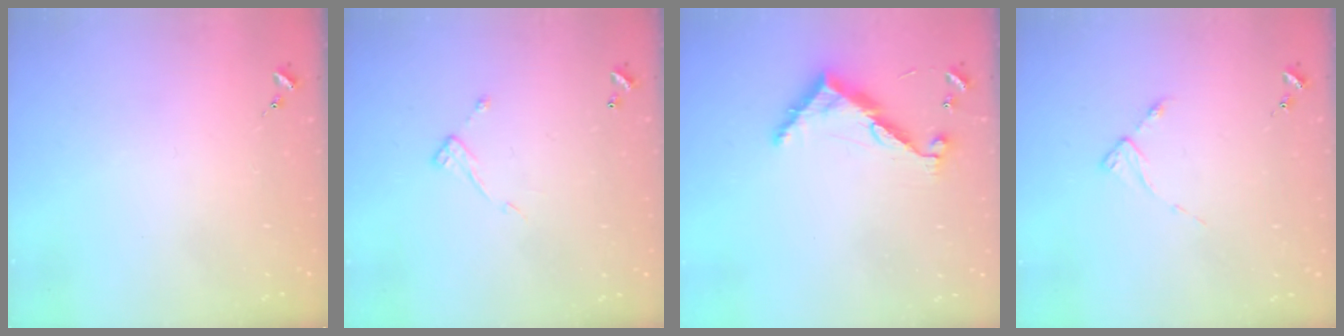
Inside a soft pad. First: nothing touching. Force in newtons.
{"total": 7.5, "press": 7.4, "slide": 0.4}
{"total": 9.0, "press": 9.0, "slide": 0.5}
{"total": 2.7, "press": 2.7, "slide": 0.4}